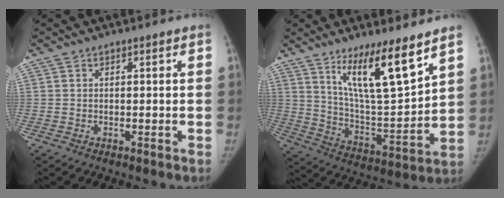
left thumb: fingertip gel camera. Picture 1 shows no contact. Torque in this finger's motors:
{"motor_torque": [0.15, 0.14, 1.46, -1.31, 0.14]}